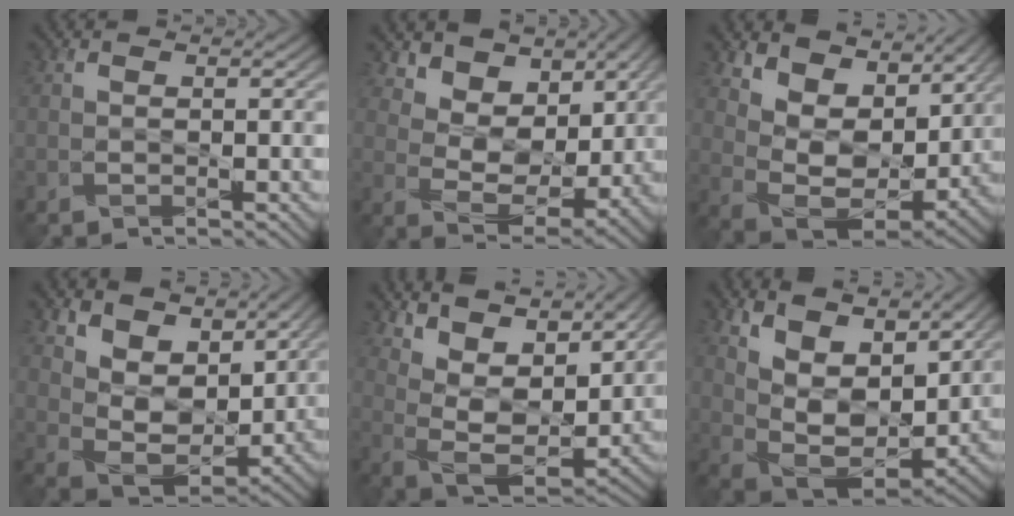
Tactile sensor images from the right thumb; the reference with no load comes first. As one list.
[{"total": 7.9, "force": [4.3, 5.0, 4.2], "torque": [-0.086, -0.008, 0.066]}, {"total": 10.9, "force": [5.9, 6.1, 6.8], "torque": [-0.149, 0.004, 0.099]}, {"total": 8.9, "force": [4.8, 5.8, 4.9], "torque": [-0.111, -0.005, 0.079]}, {"total": 11.8, "force": [8.4, 4.1, 7.2], "torque": [-0.170, 0.006, 0.123]}, {"total": 11.5, "force": [6.2, 5.6, 7.9], "torque": [-0.165, 0.003, 0.104]}]